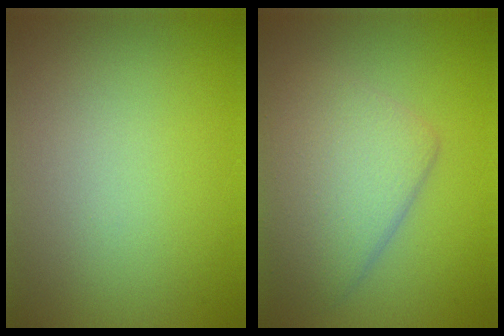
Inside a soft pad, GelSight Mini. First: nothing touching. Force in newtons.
{"total": 5.5, "press": 5.5, "slide": 0.2}